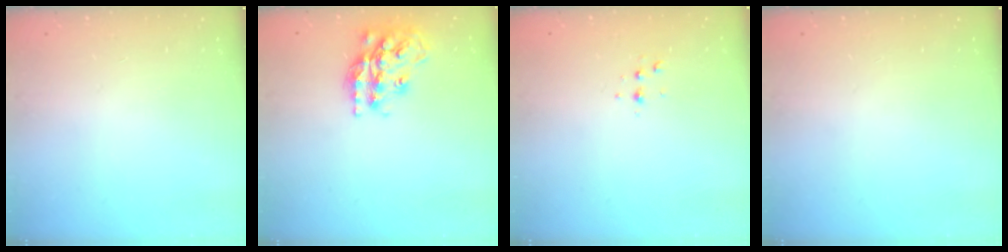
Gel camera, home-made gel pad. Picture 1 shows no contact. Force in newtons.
{"total": 18.6, "press": 18.5, "slide": 1.5}
{"total": 3.6, "press": 3.1, "slide": 1.7}
{"total": 0.0}